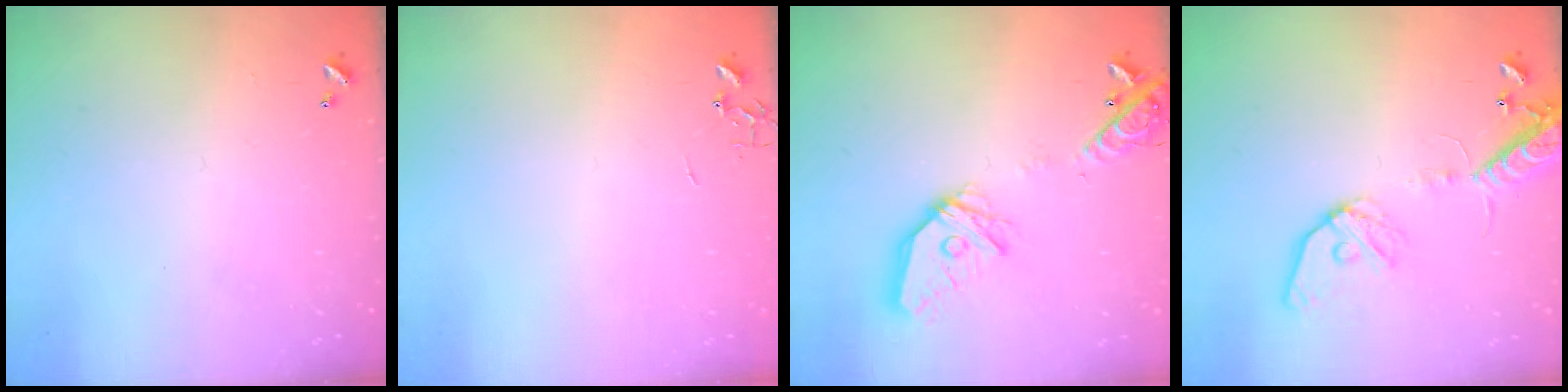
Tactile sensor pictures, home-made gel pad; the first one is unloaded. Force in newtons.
{"total": 0.0}
{"total": 18.3, "press": 18.2, "slide": 2.6}
{"total": 14.1, "press": 13.8, "slide": 3.0}